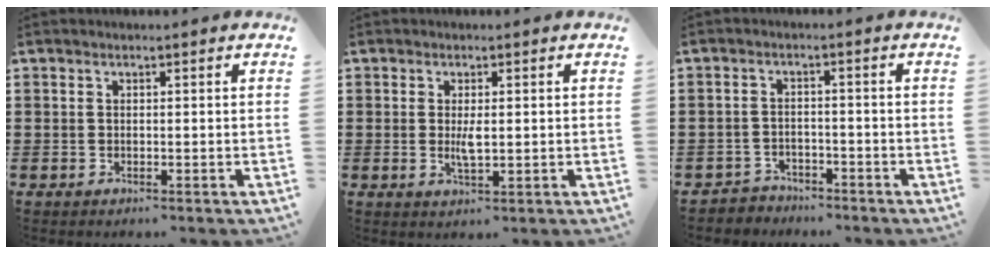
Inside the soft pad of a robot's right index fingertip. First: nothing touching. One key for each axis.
{"total": 2.8, "fx": 0.1, "fy": 0.8, "fz": 2.6, "tx": -0.050, "ty": -0.002, "tz": 0.001}
{"total": 3.0, "fx": -2.9, "fy": 0.9, "fz": -0.2, "tx": -0.007, "ty": 0.002, "tz": -0.062}